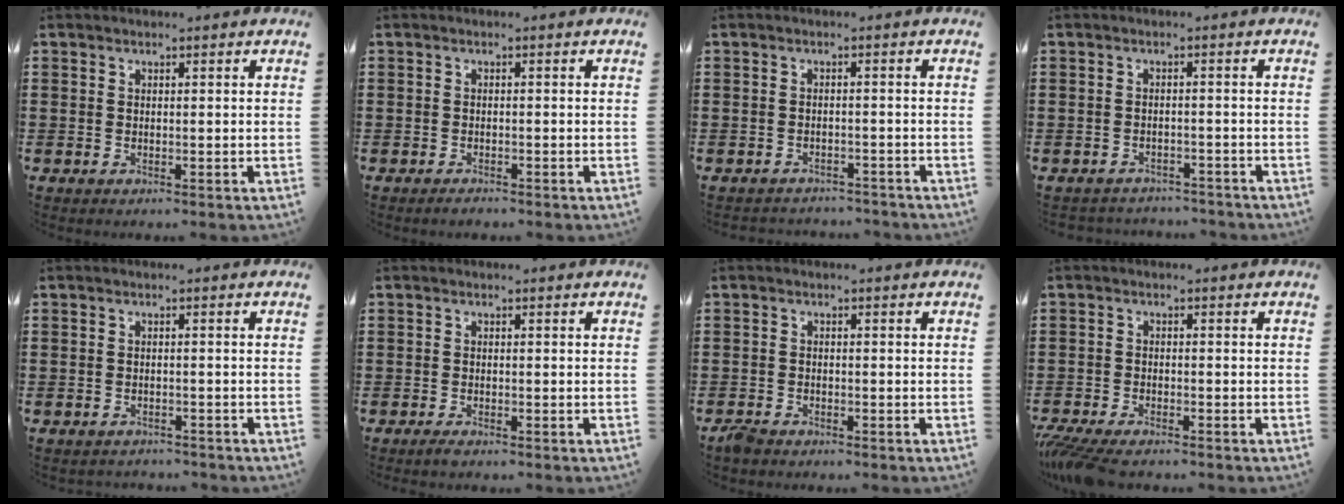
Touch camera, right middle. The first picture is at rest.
{"total": 0.9, "force": [-0.8, 0.2, 0.2], "torque": [-0.006, -0.003, -0.016]}
{"total": 1.9, "force": [-1.9, 0.2, 0.0], "torque": [-0.007, -0.004, -0.041]}
{"total": 2.0, "force": [-2.0, 0.2, -0.1], "torque": [-0.007, -0.003, -0.044]}
{"total": 1.1, "force": [-1.1, 0.1, 0.0], "torque": [-0.005, -0.001, -0.023]}
{"total": 0.9, "force": [-0.8, 0.2, 0.4], "torque": [-0.011, -0.006, -0.014]}
{"total": 1.7, "force": [-1.6, 0.6, 0.3], "torque": [-0.018, -0.001, -0.035]}
{"total": 3.7, "force": [-3.3, 0.6, 1.5], "torque": [-0.047, -0.009, -0.070]}